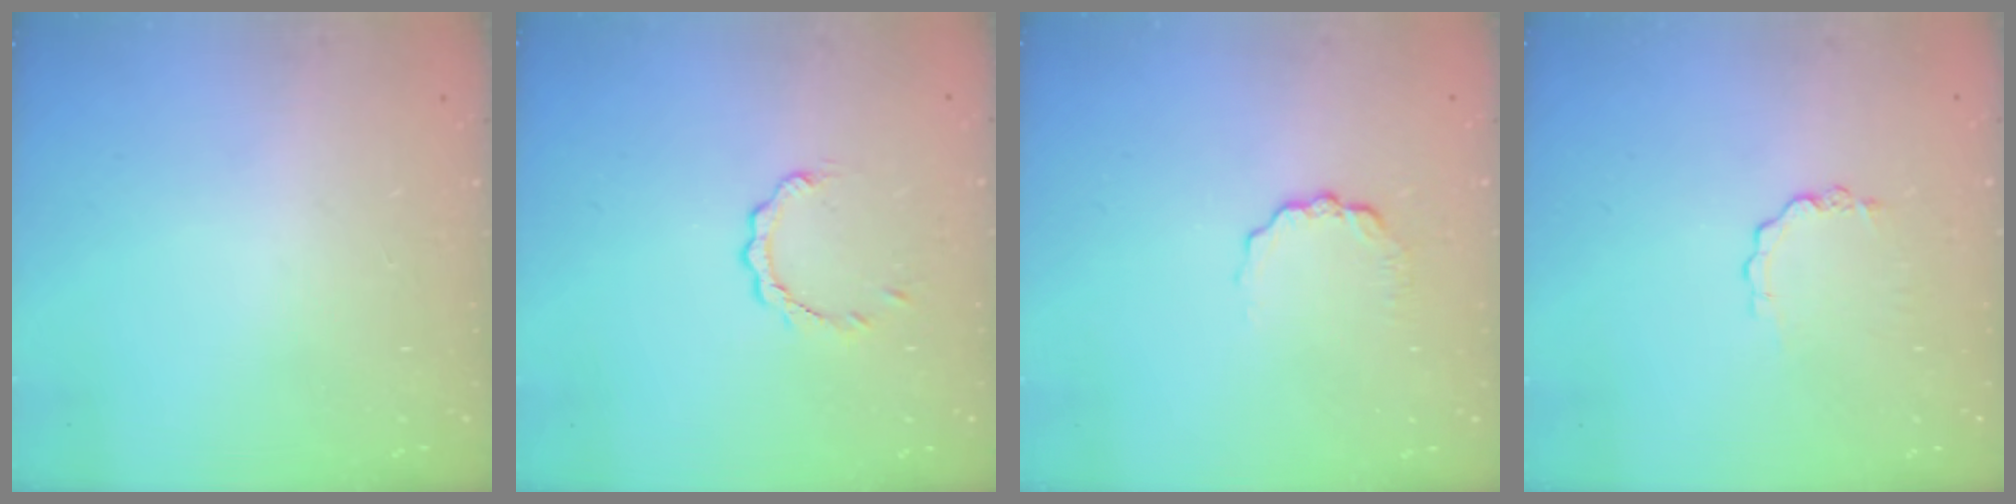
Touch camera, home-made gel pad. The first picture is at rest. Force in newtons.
{"total": 2.6, "press": 2.5, "slide": 0.3}
{"total": 2.7, "press": 2.7, "slide": 0.3}
{"total": 2.9, "press": 2.9, "slide": 0.2}